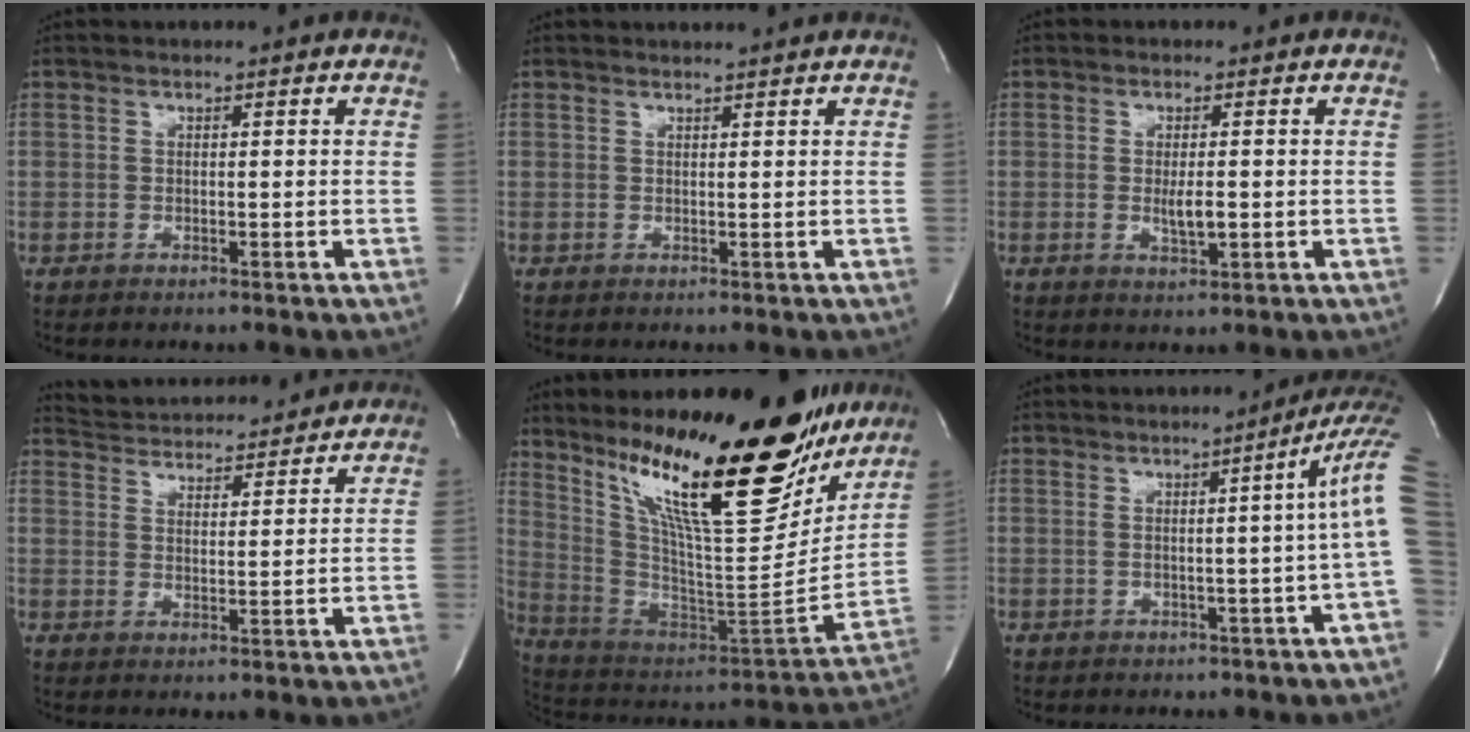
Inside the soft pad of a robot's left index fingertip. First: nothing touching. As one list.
[{"total": 2.0, "force": [2.0, -0.4, 0.2], "torque": [-0.012, -0.001, 0.026]}, {"total": 3.2, "force": [-0.4, 0.7, 3.1], "torque": [-0.058, -0.004, -0.004]}, {"total": 13.4, "force": [13.0, 2.0, 2.7], "torque": [-0.049, 0.021, 0.188]}, {"total": 27.6, "force": [19.9, 5.2, 18.5], "torque": [-0.305, -0.025, 0.319]}, {"total": 7.6, "force": [0.7, -1.8, 7.3], "torque": [-0.072, 0.008, 0.002]}]